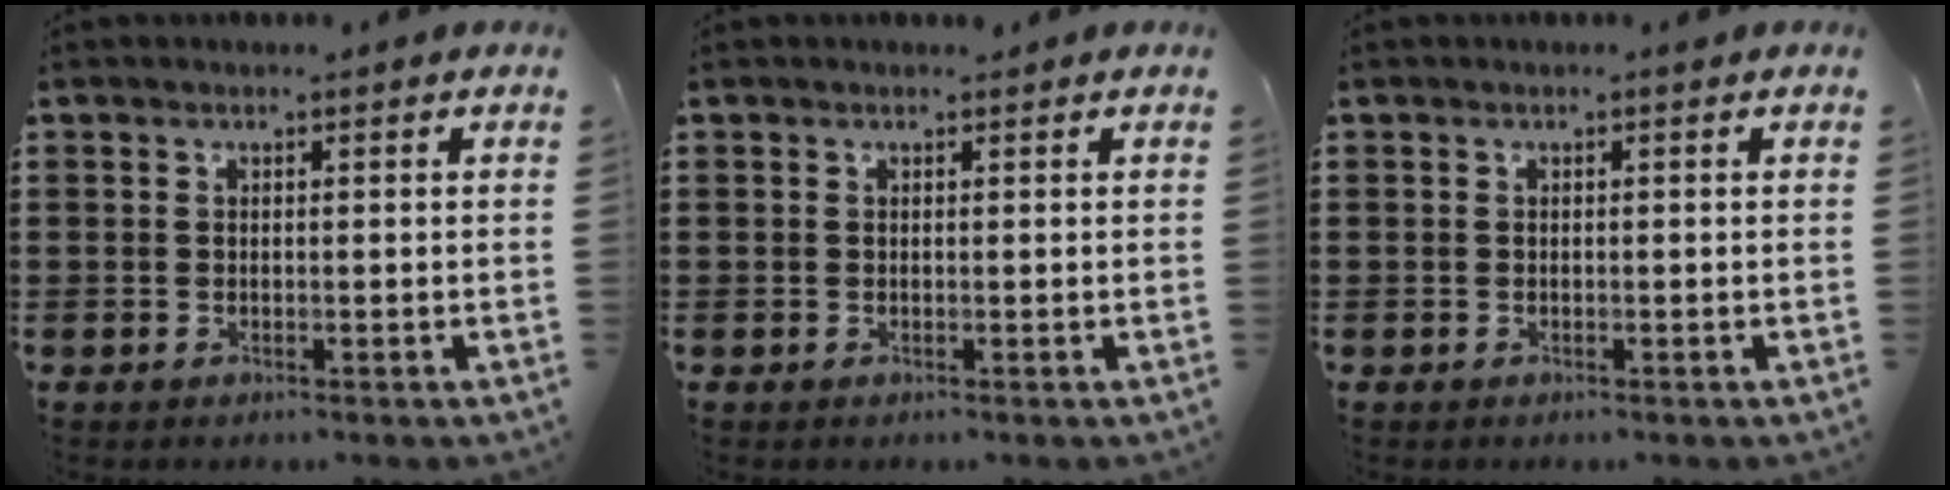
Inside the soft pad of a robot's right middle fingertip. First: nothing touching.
{"total": 0.5, "force": [0.5, 0.2, 0.0], "torque": [0.004, -0.005, 0.009]}
{"total": 0.0}